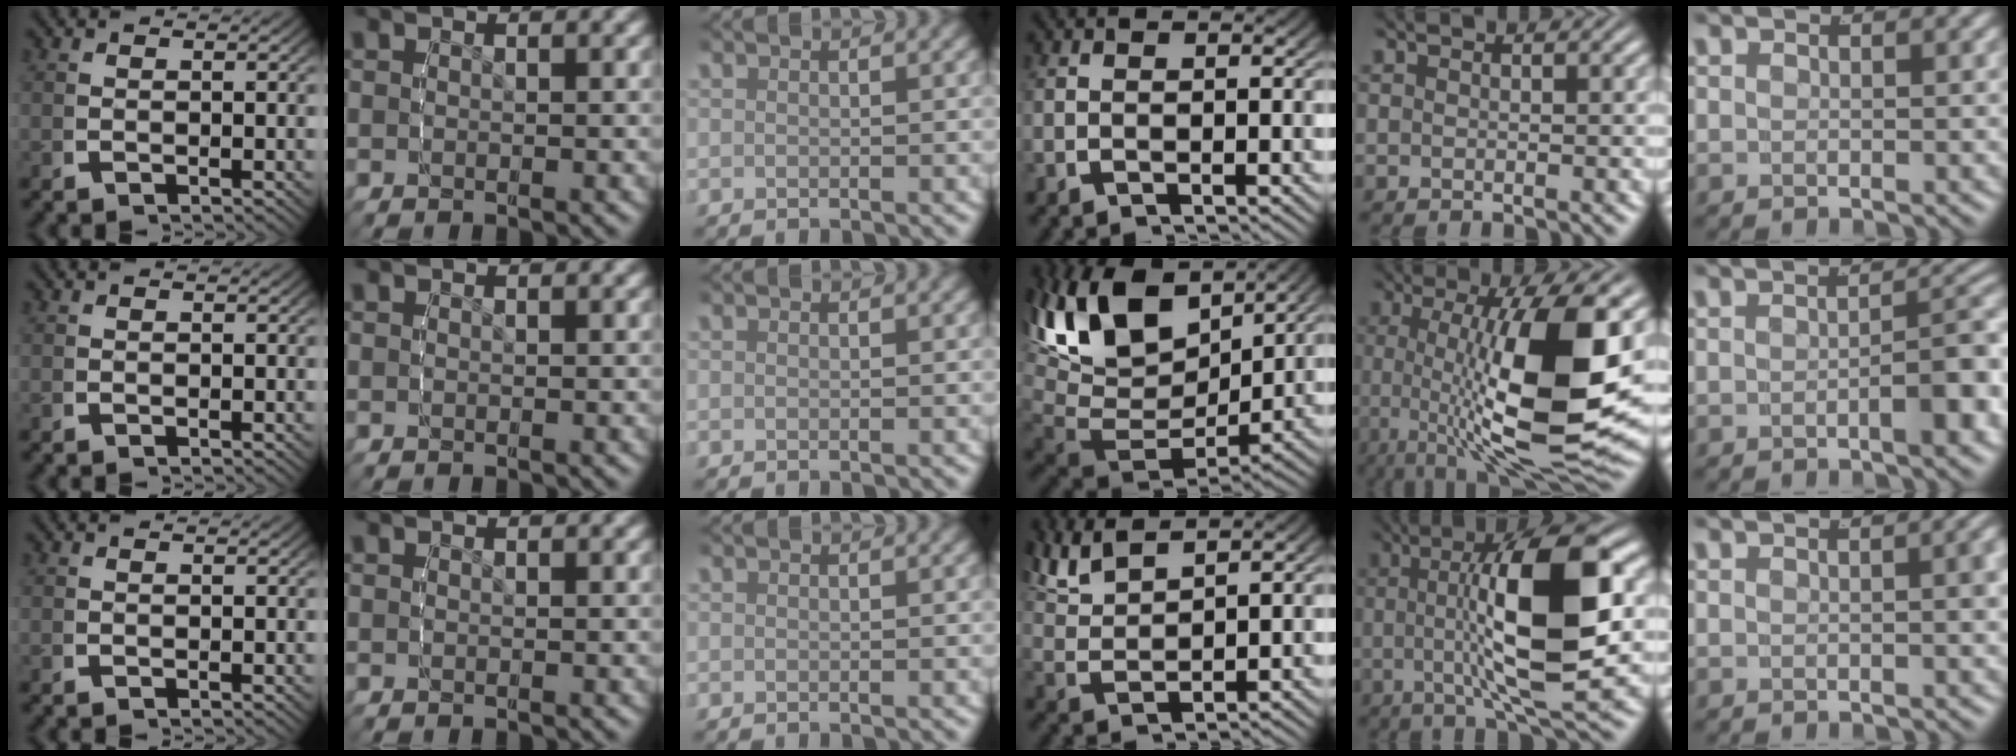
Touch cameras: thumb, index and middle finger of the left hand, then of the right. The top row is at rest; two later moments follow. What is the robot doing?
{"motion": "lift_and_place", "object": "screwdriver"}